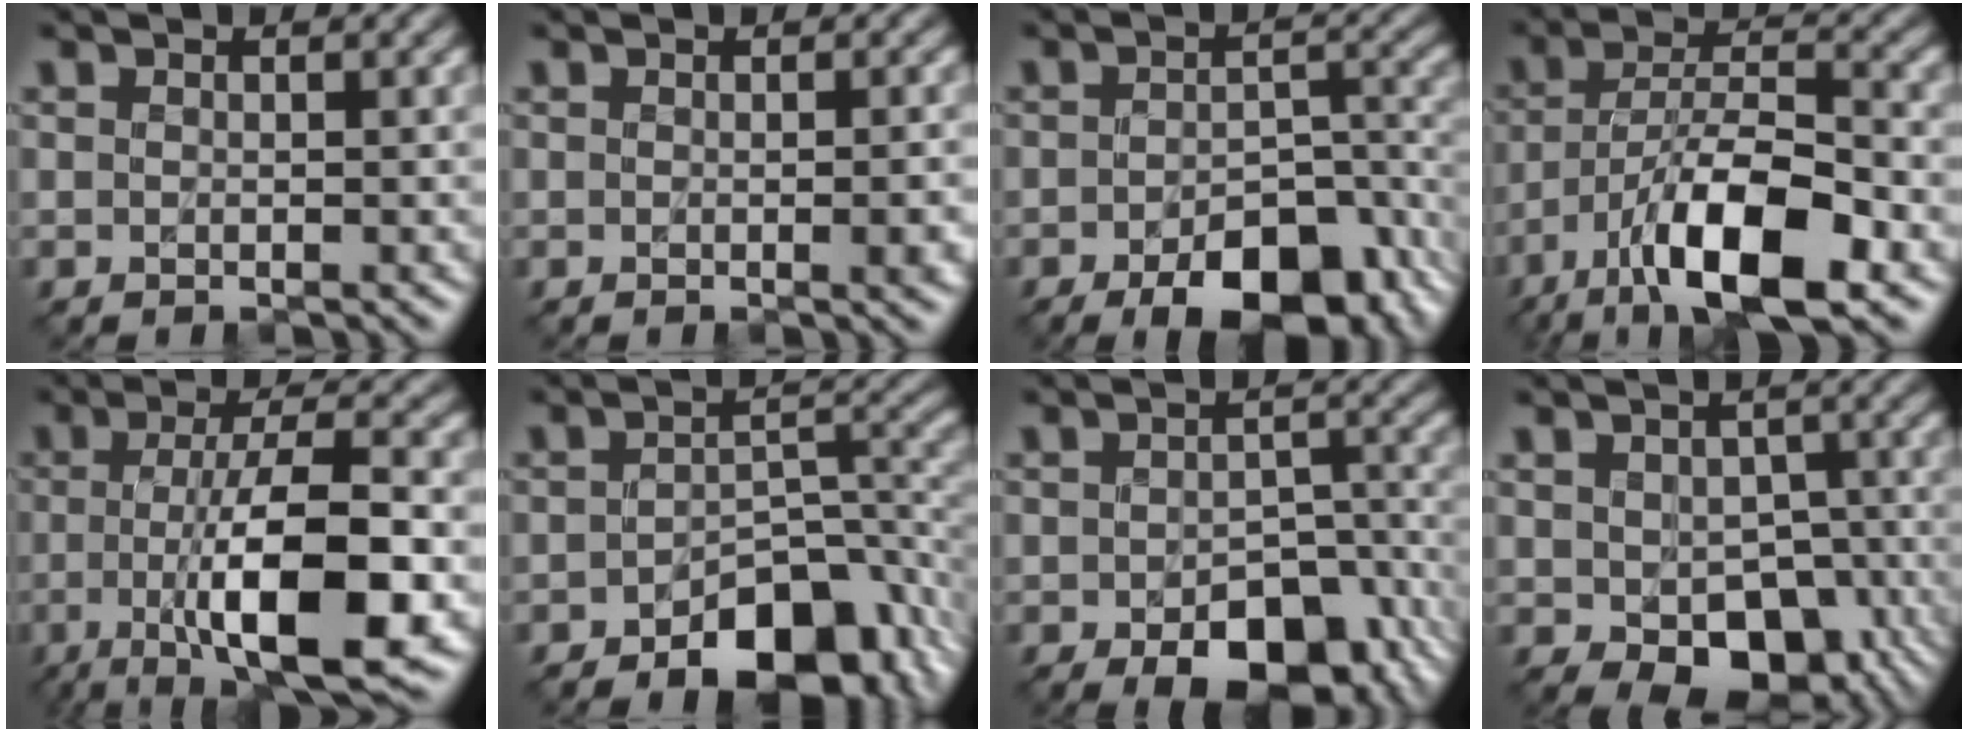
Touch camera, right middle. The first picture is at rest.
{"total": 1.6, "force": [-0.4, 0.3, 1.5], "torque": [-0.021, -0.001, -0.005]}
{"total": 10.4, "force": [-6.1, 4.9, 6.9], "torque": [-0.089, -0.017, -0.082]}
{"total": 10.7, "force": [-5.5, 3.3, 8.5], "torque": [-0.145, 0.012, -0.099]}
{"total": 11.5, "force": [-2.4, 3.1, 10.9], "torque": [-0.169, -0.002, -0.041]}
{"total": 7.9, "force": [-4.2, 4.1, 5.3], "torque": [-0.064, -0.002, -0.067]}
{"total": 9.9, "force": [-5.3, 5.3, 6.5], "torque": [-0.088, -0.025, -0.065]}
{"total": 8.3, "force": [-3.0, 5.3, 5.6], "torque": [-0.085, -0.019, -0.034]}